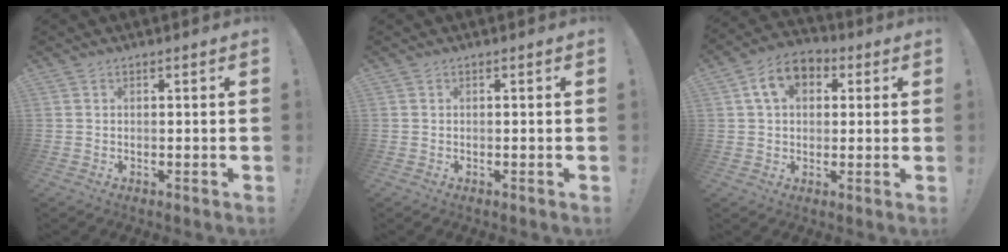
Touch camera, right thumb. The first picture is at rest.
{"total": 0.0}
{"total": 10.1, "force": [3.6, 7.1, 6.2], "torque": [-0.100, 0.006, 0.068]}